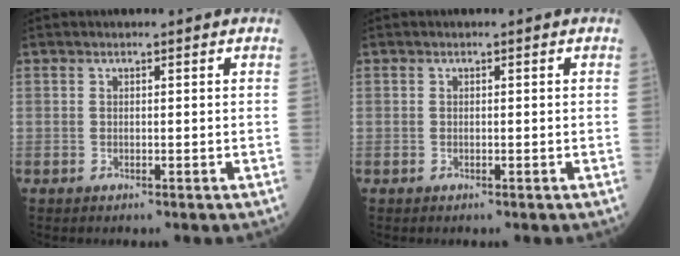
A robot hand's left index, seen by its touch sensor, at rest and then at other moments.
{"total": 0.0}